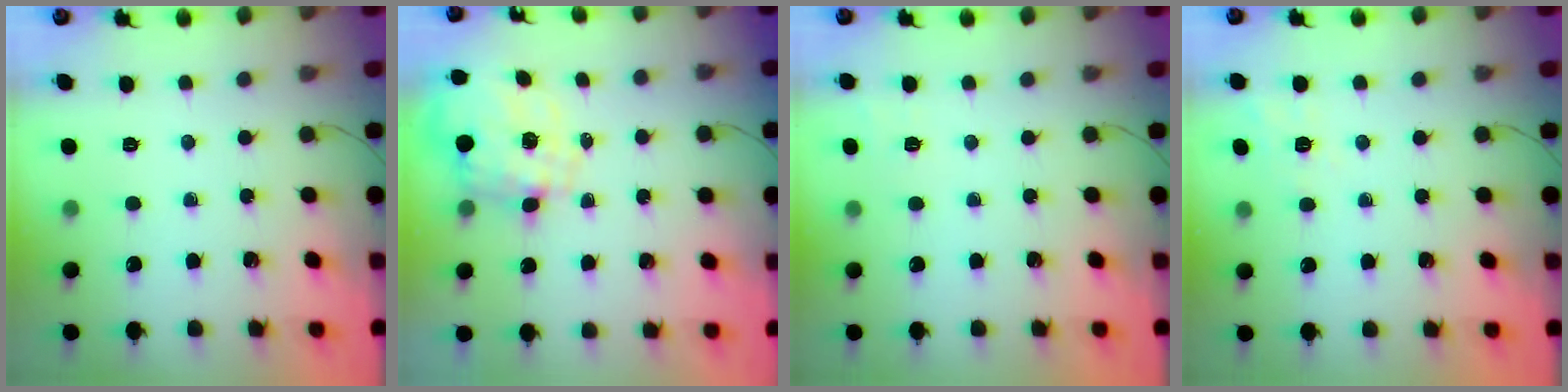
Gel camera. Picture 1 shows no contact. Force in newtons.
{"total": 2.9, "press": 2.7, "slide": 1.1}
{"total": 4.9, "press": 4.5, "slide": 1.7}
{"total": 2.2, "press": 0.8, "slide": 2.1}